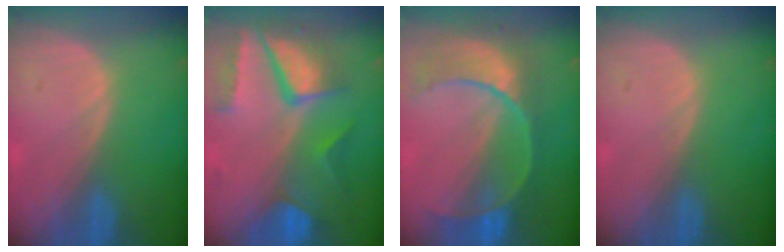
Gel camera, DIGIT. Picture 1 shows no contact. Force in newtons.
{"total": 10.3, "press": 8.8, "slide": 5.4}
{"total": 10.3, "press": 9.0, "slide": 5.0}
{"total": 0.0}